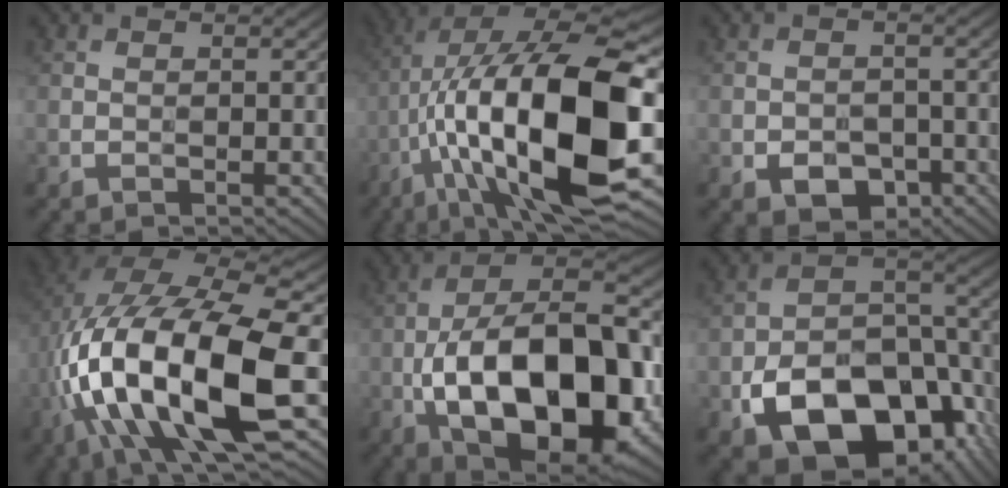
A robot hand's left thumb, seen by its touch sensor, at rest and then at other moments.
{"total": 20.6, "force": [-3.8, 6.7, 19.1], "torque": [-0.350, 0.009, -0.062]}
{"total": 4.5, "force": [-2.3, 2.9, 2.6], "torque": [-0.038, -0.007, -0.042]}
{"total": 19.7, "force": [-4.7, 7.7, 17.5], "torque": [-0.349, -0.015, -0.072]}
{"total": 19.5, "force": [-5.4, 9.6, 16.1], "torque": [-0.284, -0.015, -0.097]}
{"total": 17.7, "force": [-8.0, 10.8, 11.5], "torque": [-0.185, -0.043, -0.123]}